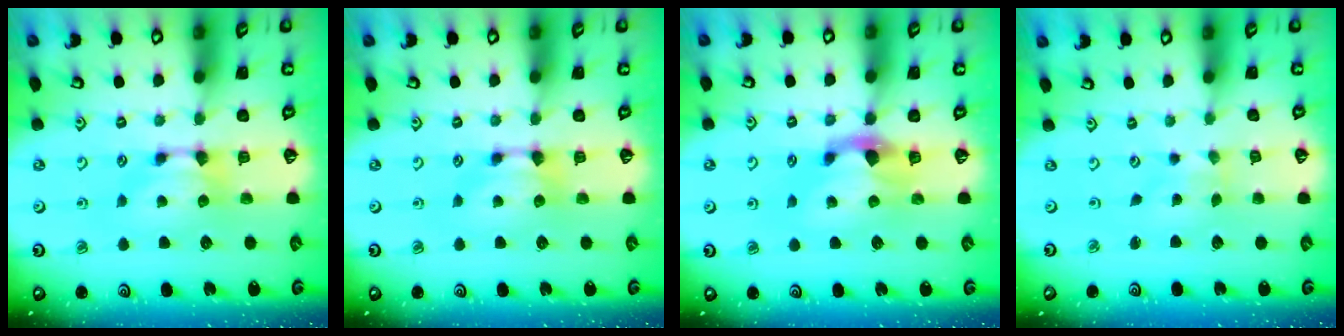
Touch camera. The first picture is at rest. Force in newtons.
{"total": 0.0}
{"total": 1.9, "press": 1.3, "slide": 1.4}
{"total": 3.0, "press": 2.9, "slide": 0.8}